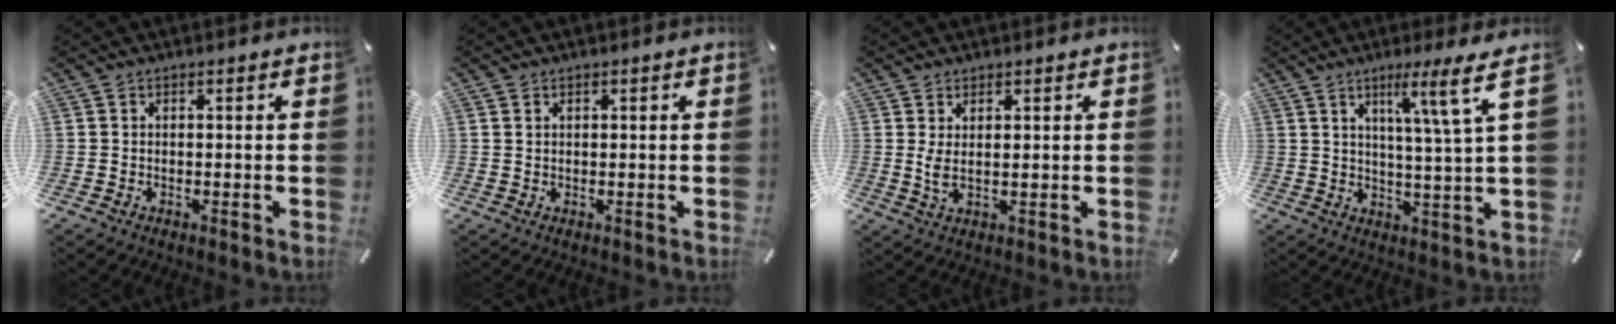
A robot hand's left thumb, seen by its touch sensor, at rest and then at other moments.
{"total": 0.9, "force": [0.4, 0.6, 0.5], "torque": [-0.011, 0.002, 0.008]}
{"total": 3.9, "force": [1.0, 1.2, 3.5], "torque": [-0.088, -0.008, 0.012]}
{"total": 12.2, "force": [5.9, 0.0, 10.7], "torque": [-0.165, -0.028, 0.082]}